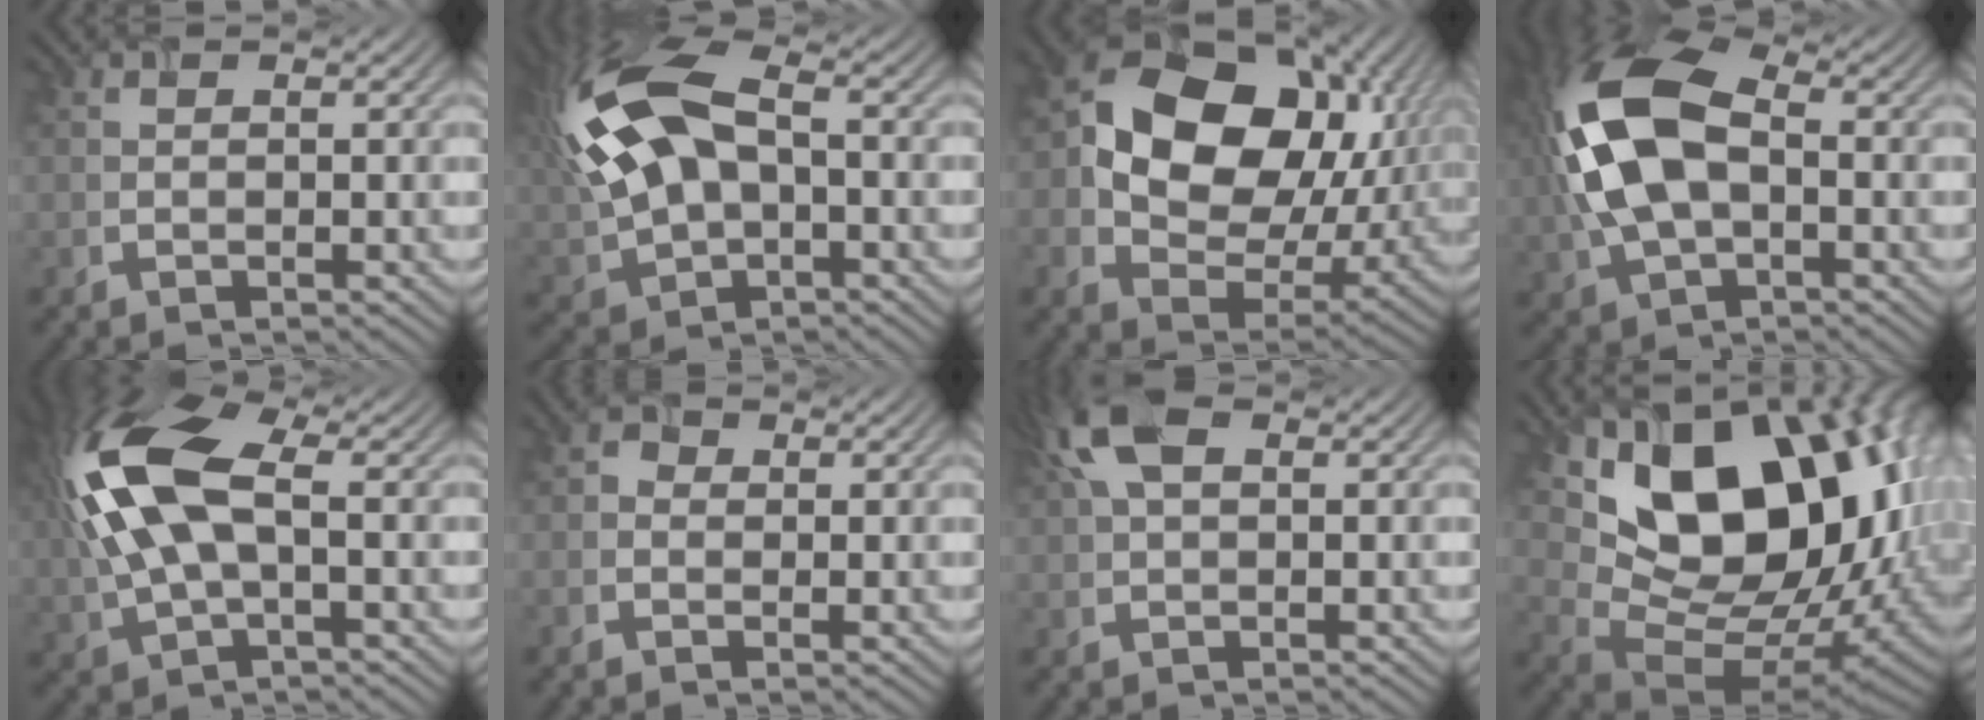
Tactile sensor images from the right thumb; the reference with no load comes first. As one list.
[{"total": 15.6, "force": [1.9, 9.0, 12.6], "torque": [-0.284, 0.006, 0.030]}, {"total": 17.5, "force": [3.4, 12.8, 11.5], "torque": [-0.209, -0.015, 0.081]}, {"total": 14.6, "force": [0.4, 8.5, 11.8], "torque": [-0.288, 0.010, 0.001]}, {"total": 14.0, "force": [1.8, 7.1, 11.9], "torque": [-0.291, 0.010, 0.028]}, {"total": 1.2, "force": [-0.5, 1.1, 0.0], "torque": [0.001, -0.003, -0.014]}, {"total": 5.9, "force": [2.2, 2.9, 4.6], "torque": [-0.108, 0.017, 0.041]}, {"total": 19.5, "force": [5.3, 13.0, 13.4], "torque": [-0.238, -0.028, 0.125]}]